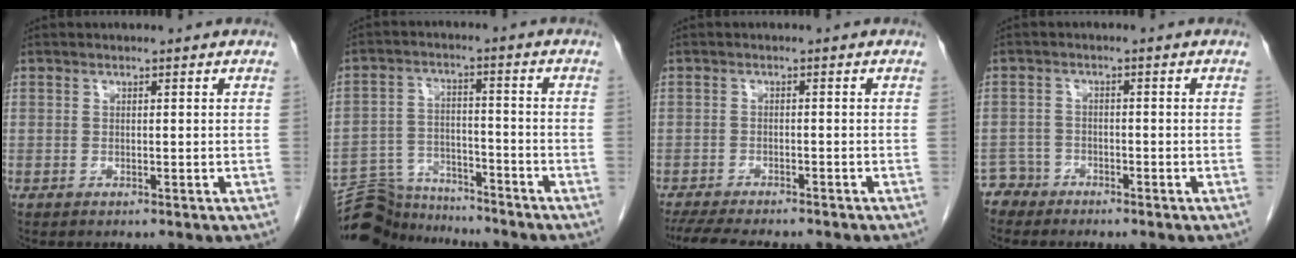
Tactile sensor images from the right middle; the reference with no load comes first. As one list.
[{"total": 10.6, "force": [-10.3, 2.5, 0.2], "torque": [-0.006, 0.027, -0.173]}, {"total": 11.7, "force": [-10.2, 2.4, 5.2], "torque": [-0.089, -0.014, -0.142]}, {"total": 2.9, "force": [-2.4, 1.2, -1.0], "torque": [0.019, 0.003, -0.049]}]